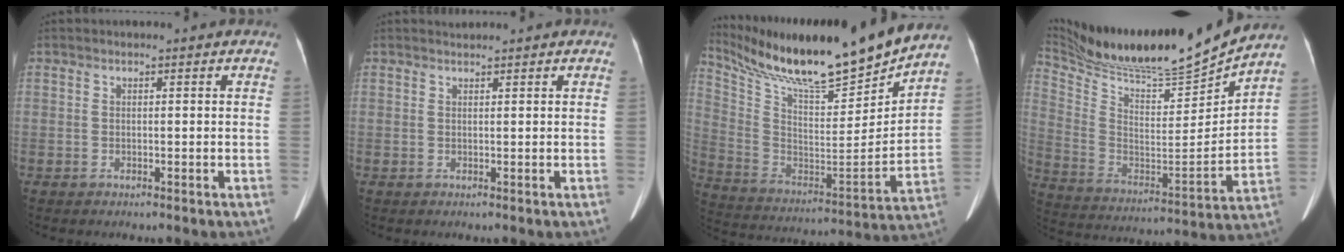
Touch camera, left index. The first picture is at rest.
{"total": 0.6, "force": [0.6, -0.1, -0.2], "torque": [-0.005, 0.003, 0.012]}
{"total": 24.8, "force": [21.8, 1.7, 11.7], "torque": [-0.234, -0.035, 0.356]}
{"total": 22.4, "force": [20.7, -0.1, 8.4], "torque": [-0.174, -0.051, 0.347]}